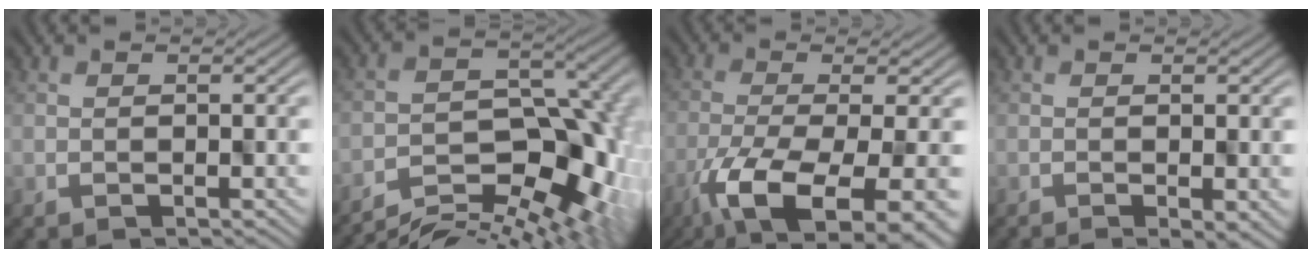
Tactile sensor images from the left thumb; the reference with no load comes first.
{"total": 9.8, "force": [-5.3, 4.6, 6.8], "torque": [-0.117, -0.014, -0.089]}
{"total": 12.6, "force": [-6.3, 4.5, 10.0], "torque": [-0.205, -0.036, -0.090]}
{"total": 2.2, "force": [-1.1, 0.4, 1.8], "torque": [-0.031, -0.002, -0.012]}